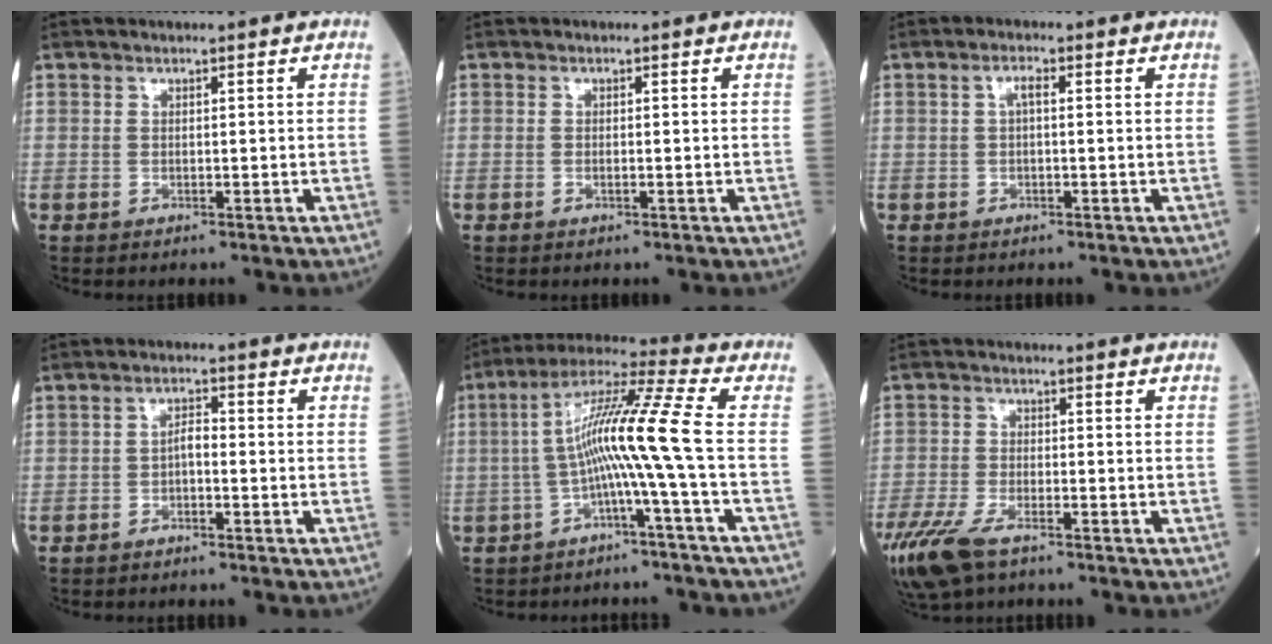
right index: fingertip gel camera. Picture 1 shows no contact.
{"total": 0.6, "force": [-0.2, 0.1, 0.5], "torque": [-0.007, 0.001, -0.002]}
{"total": 2.4, "force": [0.2, 0.6, 2.3], "torque": [-0.044, 0.009, 0.003]}
{"total": 2.1, "force": [-0.7, 0.7, 1.8], "torque": [-0.029, 0.005, -0.016]}
{"total": 10.9, "force": [-1.6, -2.3, 10.5], "torque": [-0.194, 0.032, -0.033]}
{"total": 8.7, "force": [-6.0, 2.8, 5.7], "torque": [-0.119, -0.020, -0.111]}